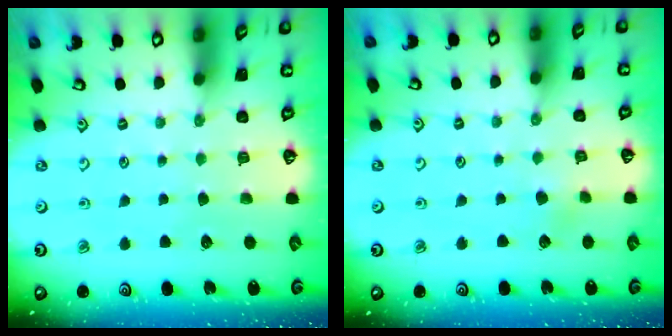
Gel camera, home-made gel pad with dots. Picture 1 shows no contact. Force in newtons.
{"total": 1.9, "press": 1.9, "slide": 0.2}